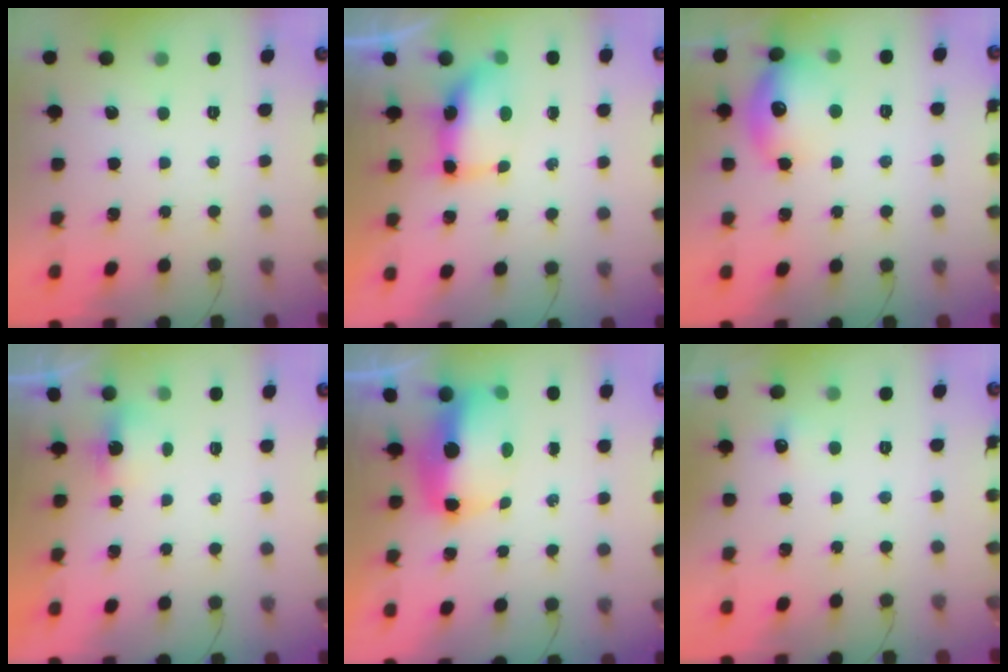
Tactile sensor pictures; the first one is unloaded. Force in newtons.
{"total": 7.1, "press": 7.1, "slide": 0.5}
{"total": 14.4, "press": 14.4, "slide": 1.1}
{"total": 2.9, "press": 2.8, "slide": 0.8}
{"total": 9.3, "press": 9.2, "slide": 1.4}
{"total": 3.6, "press": 3.5, "slide": 0.9}